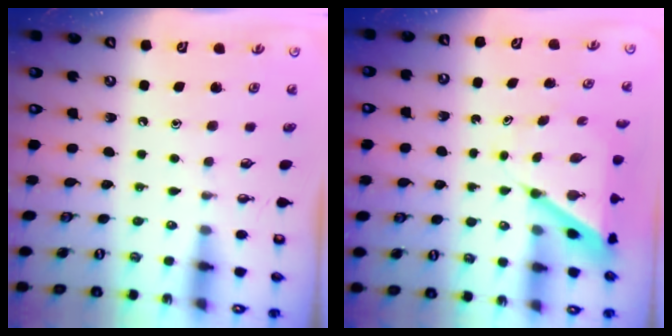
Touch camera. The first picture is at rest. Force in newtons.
{"total": 7.0, "press": 7.0, "slide": 0.6}